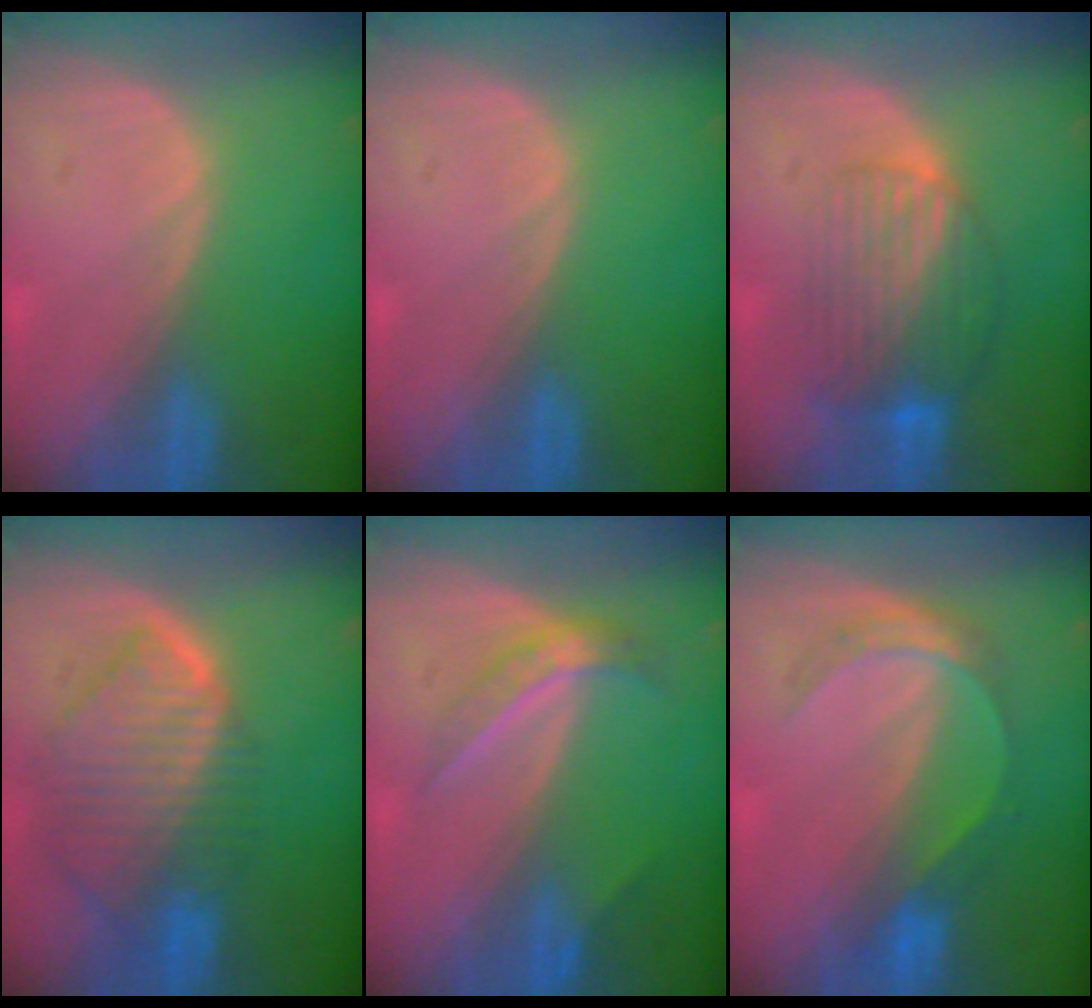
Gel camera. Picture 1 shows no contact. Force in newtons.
{"total": 0.0}
{"total": 8.3, "press": 7.2, "slide": 4.3}
{"total": 10.1, "press": 8.7, "slide": 5.1}
{"total": 4.6, "press": 4.0, "slide": 2.3}
{"total": 5.3, "press": 5.0, "slide": 1.7}